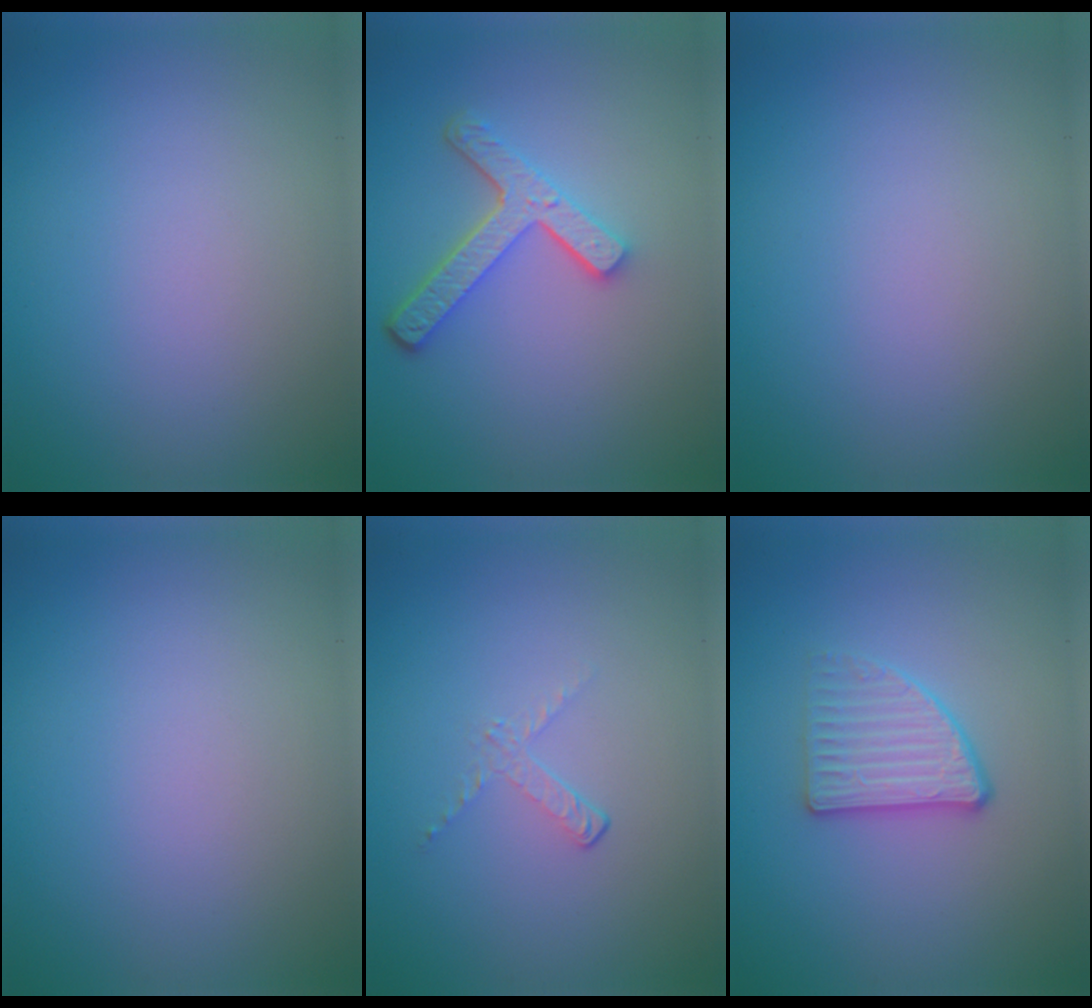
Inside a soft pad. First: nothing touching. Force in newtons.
{"total": 4.2, "press": 3.3, "slide": 2.6}
{"total": 0.0}
{"total": 0.0}
{"total": 1.1, "press": 0.4, "slide": 1.1}
{"total": 2.8, "press": 2.5, "slide": 1.2}